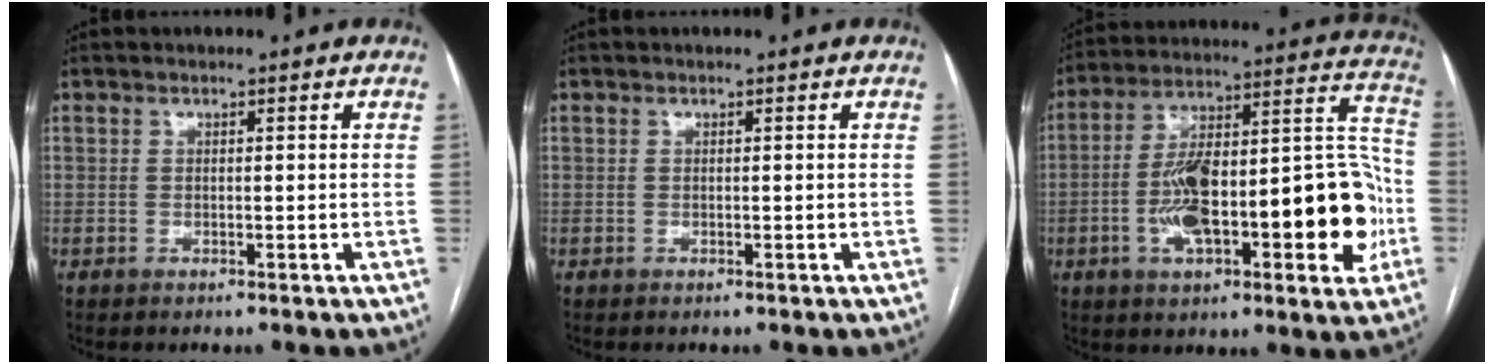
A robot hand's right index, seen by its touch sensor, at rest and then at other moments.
{"total": 0.0}
{"total": 25.9, "force": [-5.9, 7.0, 24.2], "torque": [-0.330, 0.034, -0.079]}